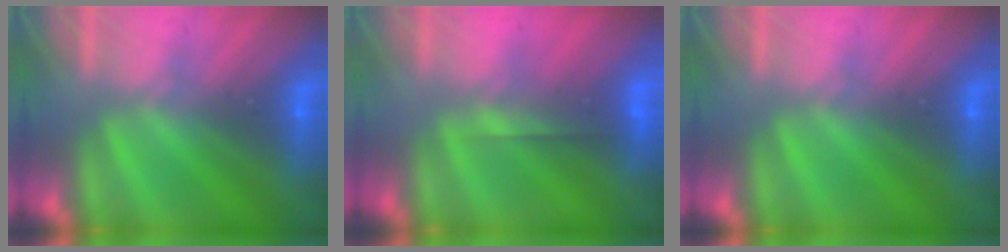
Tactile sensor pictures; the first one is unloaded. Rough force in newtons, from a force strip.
{"total": 2.6}
{"total": 0.0}